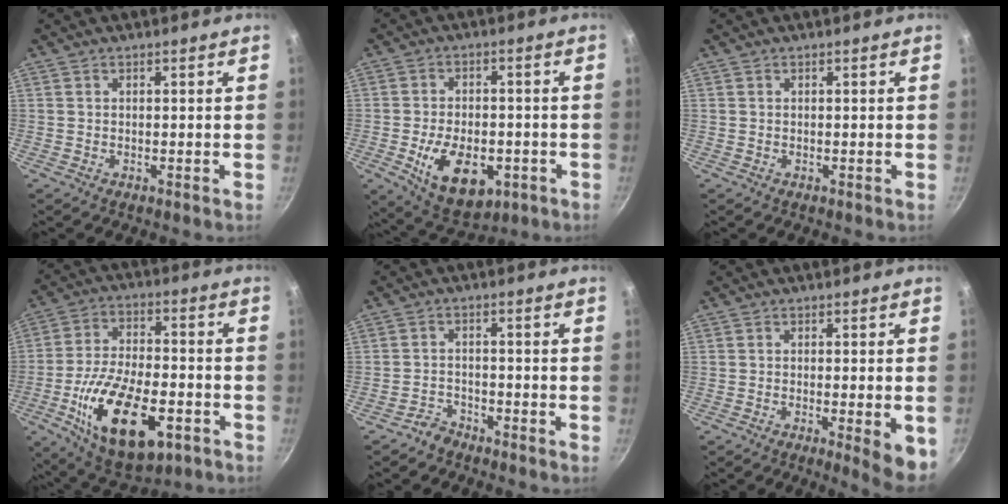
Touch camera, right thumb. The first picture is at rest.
{"total": 13.7, "force": [-4.3, 8.2, 10.1], "torque": [-0.141, 0.003, -0.053]}
{"total": 0.0}
{"total": 21.3, "force": [-7.6, 10.5, 16.9], "torque": [-0.283, 0.021, -0.120]}
{"total": 2.7, "force": [-2.5, 1.1, 0.3], "torque": [0.004, 0.031, -0.045]}
{"total": 7.2, "force": [-2.1, 1.4, 6.7], "torque": [-0.077, 0.000, -0.025]}